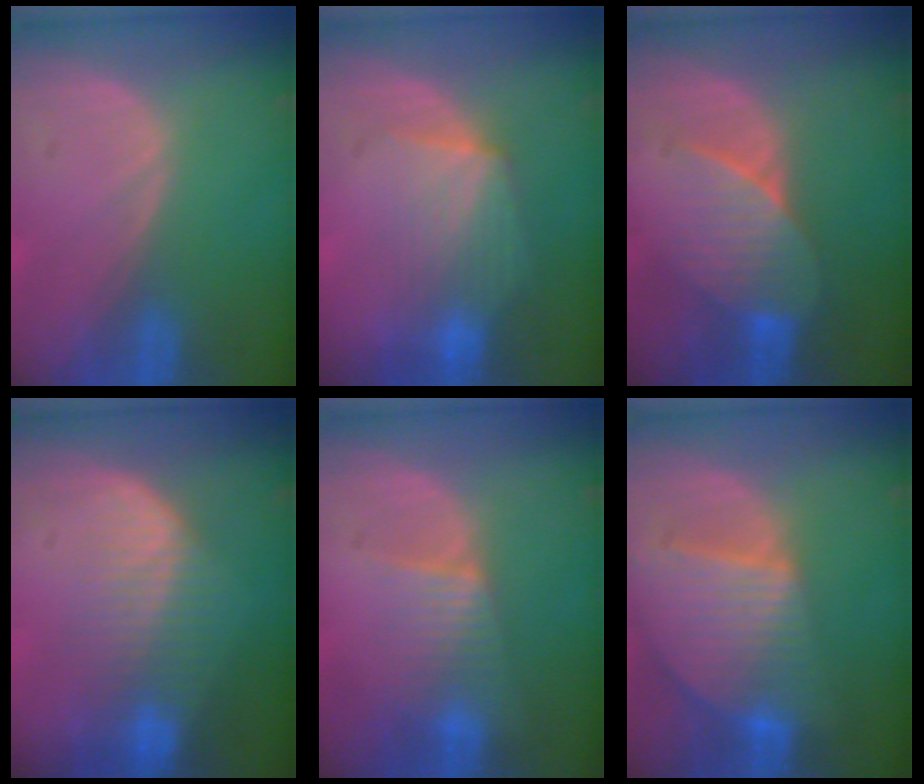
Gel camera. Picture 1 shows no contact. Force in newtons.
{"total": 7.1, "press": 6.8, "slide": 2.3}
{"total": 7.0, "press": 6.6, "slide": 2.4}
{"total": 8.1, "press": 7.0, "slide": 4.0}
{"total": 4.7, "press": 4.6, "slide": 0.7}
{"total": 9.5, "press": 8.2, "slide": 4.8}